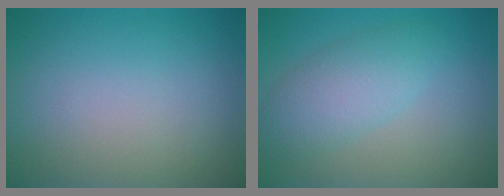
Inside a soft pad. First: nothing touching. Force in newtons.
{"total": 3.8, "press": 3.8, "slide": 0.2}